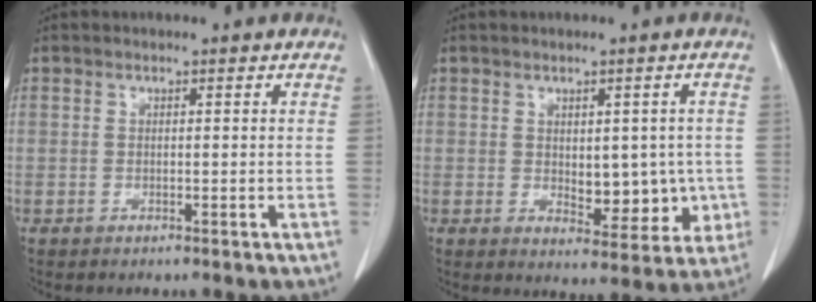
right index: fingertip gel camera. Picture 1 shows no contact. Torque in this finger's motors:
{"motor_torque": [0.18, 0.08, 0.10, 0.01]}